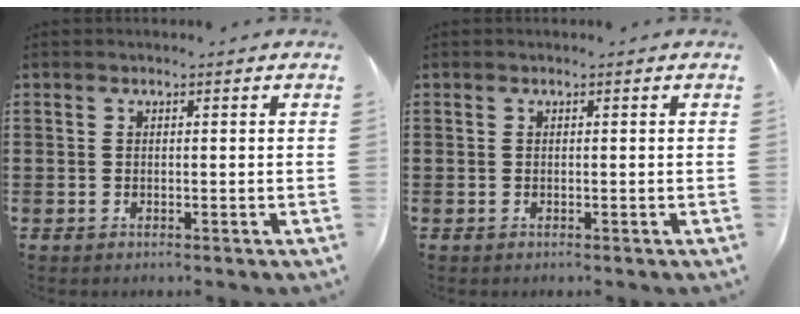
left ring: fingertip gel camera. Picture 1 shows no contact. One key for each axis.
{"total": 0.0}